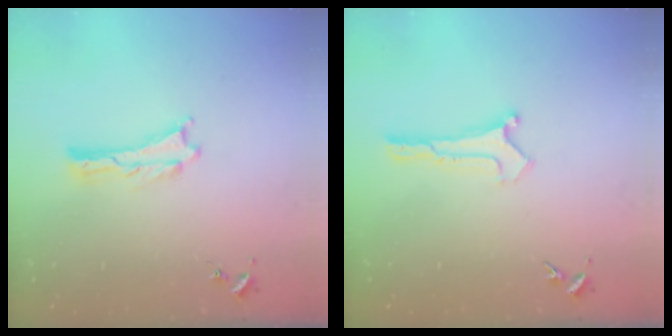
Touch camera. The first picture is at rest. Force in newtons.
{"total": 0.0}